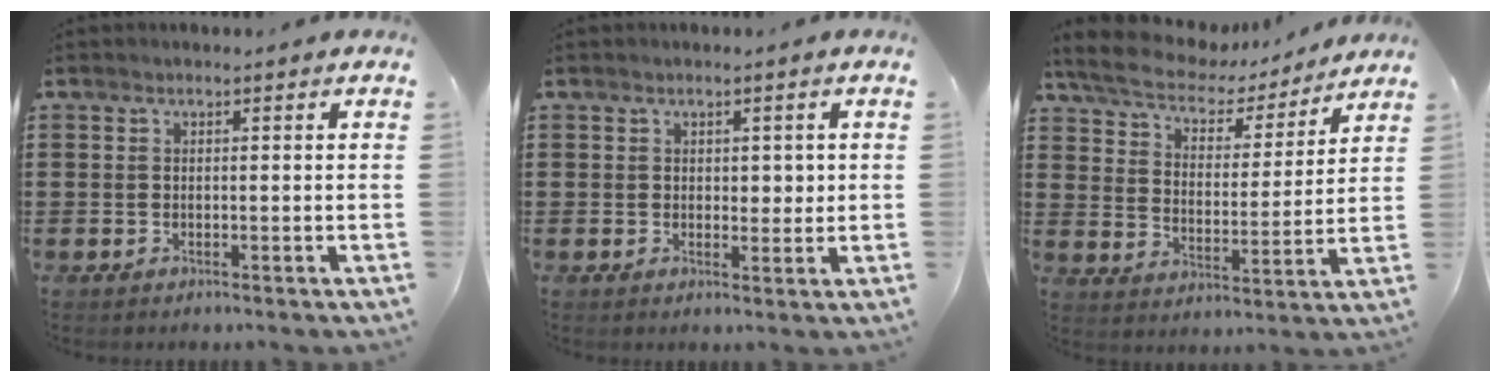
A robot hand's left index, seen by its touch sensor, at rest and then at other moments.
{"total": 2.0, "force": [0.9, 1.3, 1.2], "torque": [-0.011, 0.000, 0.012]}
{"total": 6.1, "force": [5.6, 1.8, 1.8], "torque": [-0.067, -0.033, 0.093]}